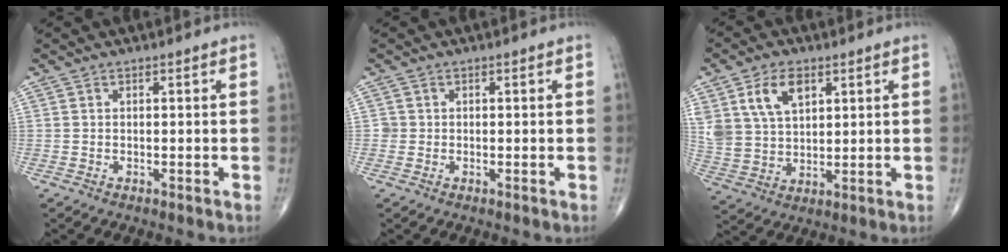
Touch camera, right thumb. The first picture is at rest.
{"total": 1.1, "force": [-0.2, 1.1, 0.0], "torque": [0.006, 0.005, -0.005]}
{"total": 10.8, "force": [4.9, 6.8, 6.9], "torque": [-0.124, -0.012, 0.102]}